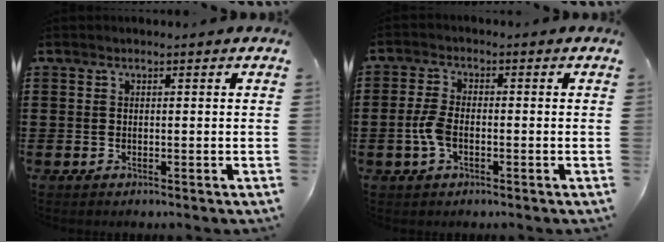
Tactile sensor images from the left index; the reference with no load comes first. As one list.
[{"total": 4.3, "force": [-0.9, 2.1, 3.6], "torque": [-0.093, -0.005, -0.022]}]